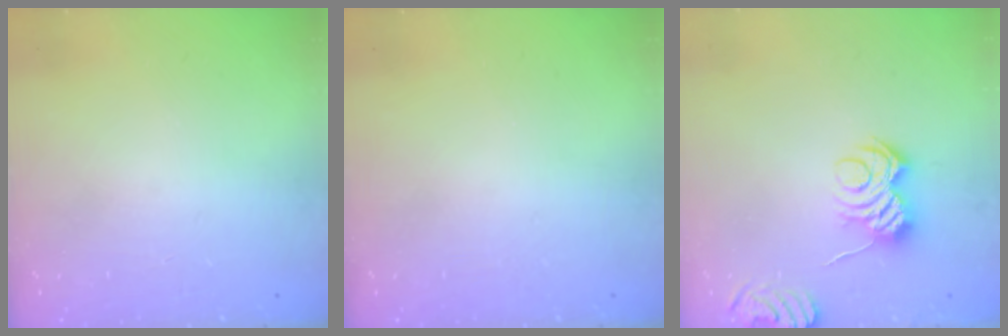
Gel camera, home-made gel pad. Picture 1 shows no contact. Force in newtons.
{"total": 0.0}
{"total": 6.3, "press": 6.2, "slide": 0.9}